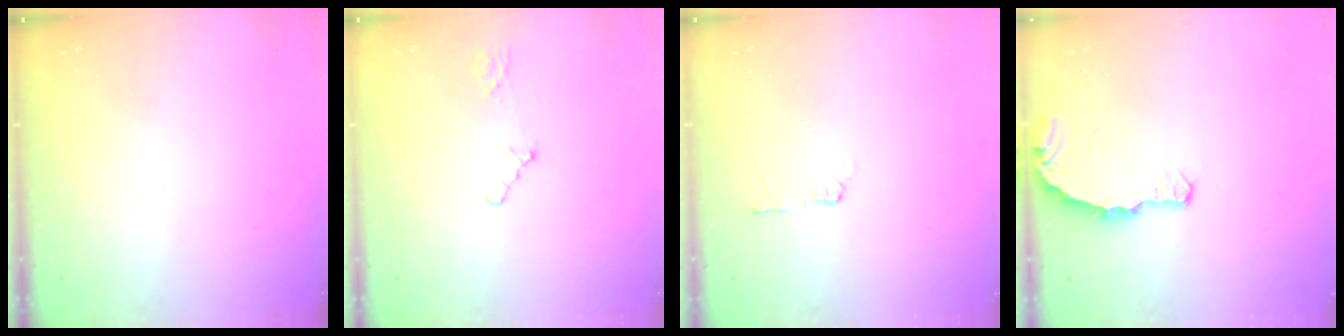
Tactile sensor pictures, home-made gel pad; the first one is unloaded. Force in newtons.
{"total": 0.9, "press": 0.8, "slide": 0.2}
{"total": 2.7, "press": 2.7, "slide": 0.4}
{"total": 4.5, "press": 4.5, "slide": 0.1}